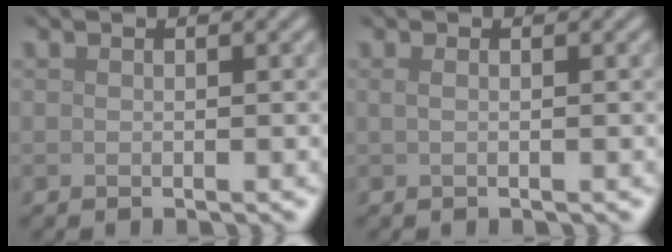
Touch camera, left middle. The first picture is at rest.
{"total": 0.7, "force": [0.1, 0.3, 0.6], "torque": [-0.010, -0.003, -0.001]}